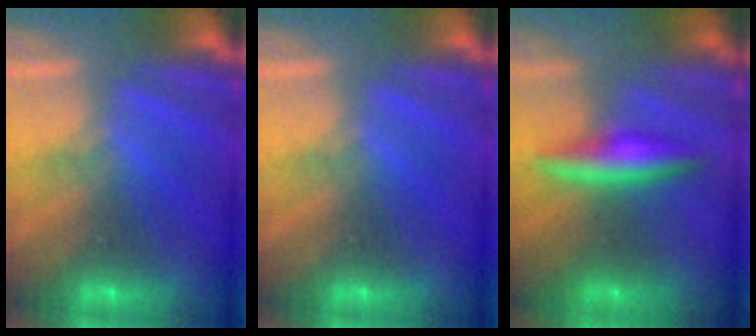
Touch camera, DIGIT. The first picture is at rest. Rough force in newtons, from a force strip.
{"total": 0.0}
{"total": 2.7}